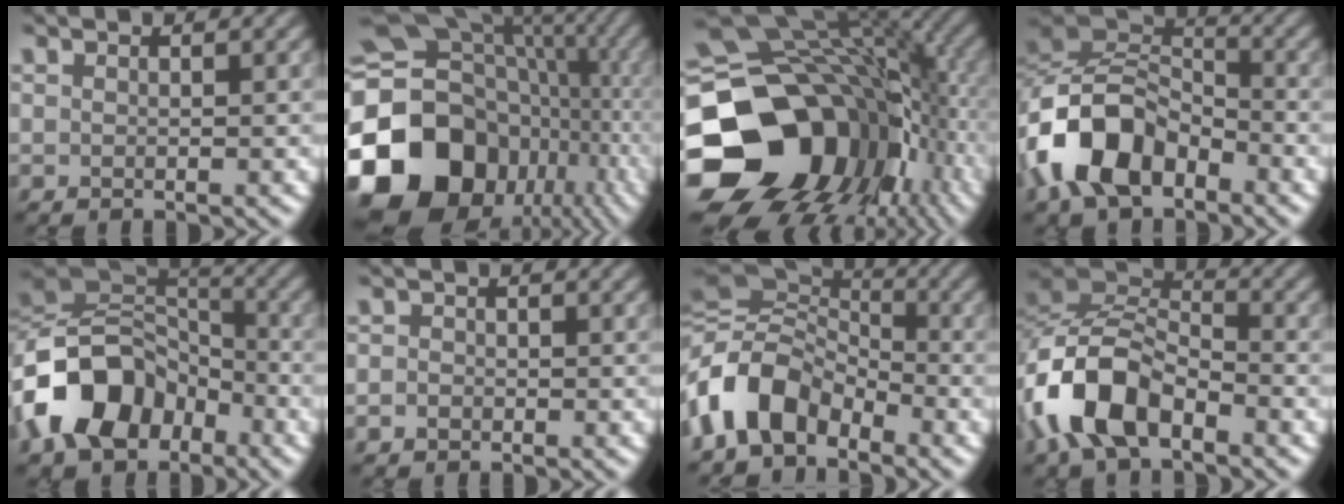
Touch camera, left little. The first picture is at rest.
{"total": 20.2, "force": [-5.5, 16.4, 10.5], "torque": [-0.231, -0.012, -0.079]}
{"total": 21.1, "force": [-4.9, 16.6, 11.9], "torque": [-0.253, -0.036, -0.058]}
{"total": 9.0, "force": [-4.5, 5.6, 5.3], "torque": [-0.104, 0.008, -0.098]}
{"total": 11.3, "force": [-5.2, 7.9, 6.3], "torque": [-0.121, 0.002, -0.112]}
{"total": 1.1, "force": [-0.5, 1.0, 0.4], "torque": [-0.002, -0.001, -0.012]}
{"total": 8.5, "force": [-3.6, 5.4, 5.5], "torque": [-0.103, 0.013, -0.085]}
{"total": 8.3, "force": [-4.2, 4.5, 5.6], "torque": [-0.111, 0.007, -0.095]}